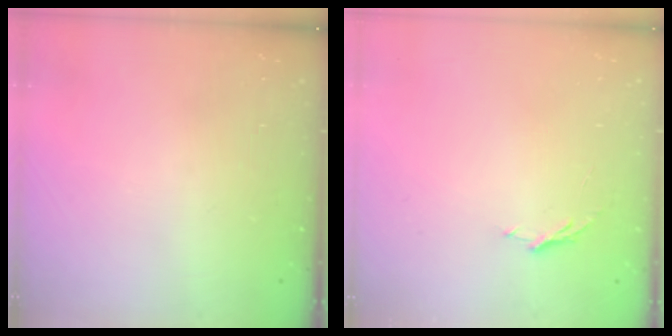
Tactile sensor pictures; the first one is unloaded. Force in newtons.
{"total": 3.2, "press": 3.2, "slide": 0.3}